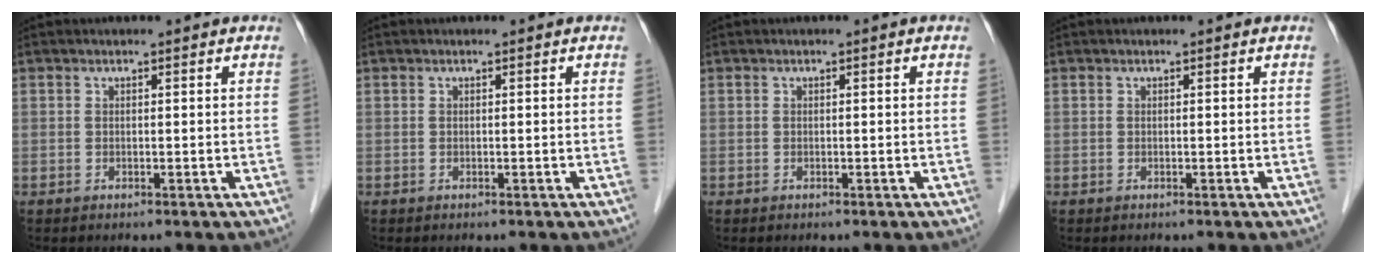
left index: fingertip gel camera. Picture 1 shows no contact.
{"total": 0.0}
{"total": 0.0}
{"total": 0.0}